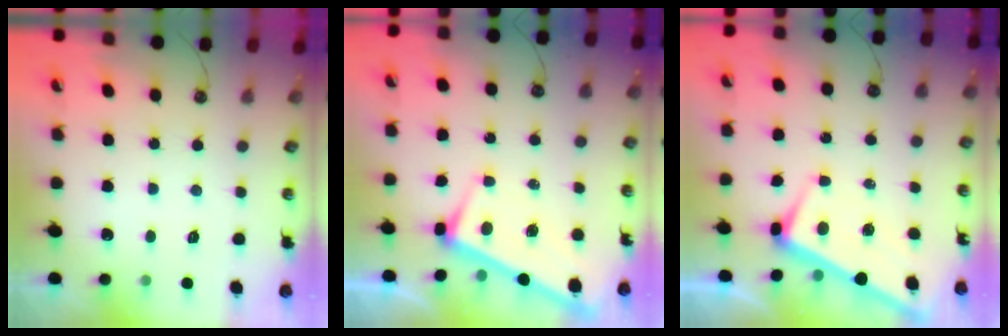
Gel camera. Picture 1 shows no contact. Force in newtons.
{"total": 3.8, "press": 3.8, "slide": 0.2}
{"total": 2.8, "press": 2.7, "slide": 0.6}